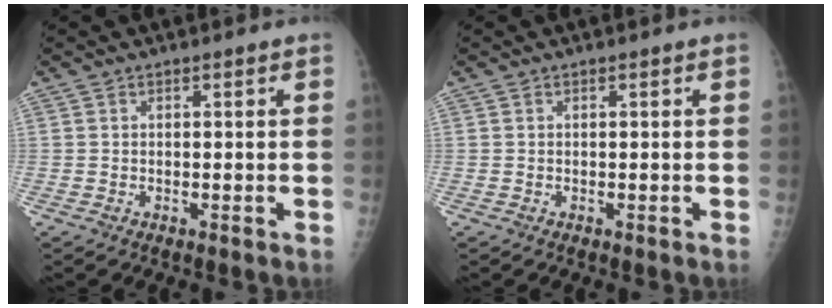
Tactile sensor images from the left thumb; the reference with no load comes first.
{"total": 0.0}